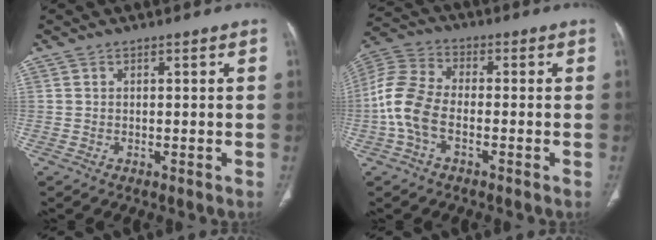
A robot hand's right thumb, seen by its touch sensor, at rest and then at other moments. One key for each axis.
{"total": 10.3, "fx": -2.6, "fy": 6.0, "fz": 8.0, "tx": -0.181, "ty": 0.028, "tz": -0.058}